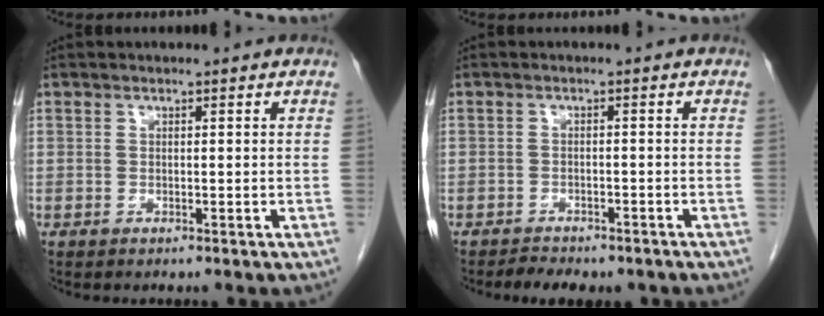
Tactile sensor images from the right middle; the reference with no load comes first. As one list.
[{"total": 4.9, "force": [-4.1, 1.9, 1.9], "torque": [-0.030, 0.001, -0.052]}]